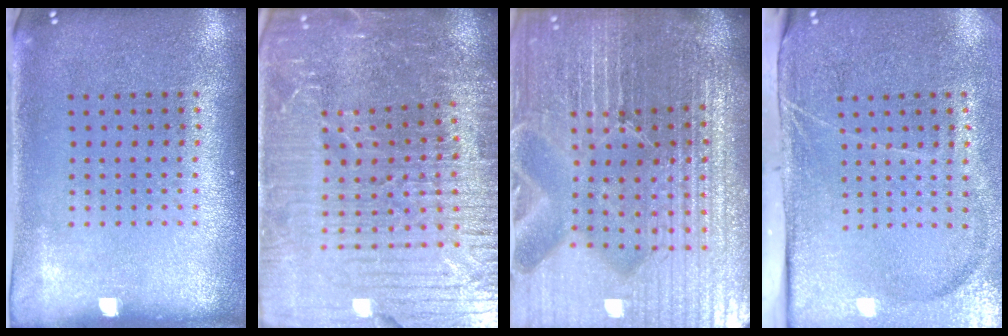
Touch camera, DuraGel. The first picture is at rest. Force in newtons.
{"total": 5.6, "press": 5.1, "slide": 2.2}
{"total": 7.2, "press": 6.3, "slide": 3.5}
{"total": 4.3, "press": 3.5, "slide": 2.5}